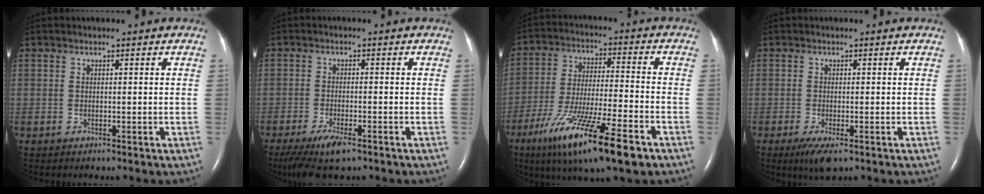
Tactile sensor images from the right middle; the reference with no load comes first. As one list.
[{"total": 6.3, "force": [-4.3, 1.4, 4.4], "torque": [-0.084, -0.016, -0.072]}, {"total": 17.1, "force": [-10.0, 1.8, 13.8], "torque": [-0.244, -0.040, -0.171]}, {"total": 3.3, "force": [-1.7, 0.8, 2.7], "torque": [-0.054, -0.010, -0.028]}]